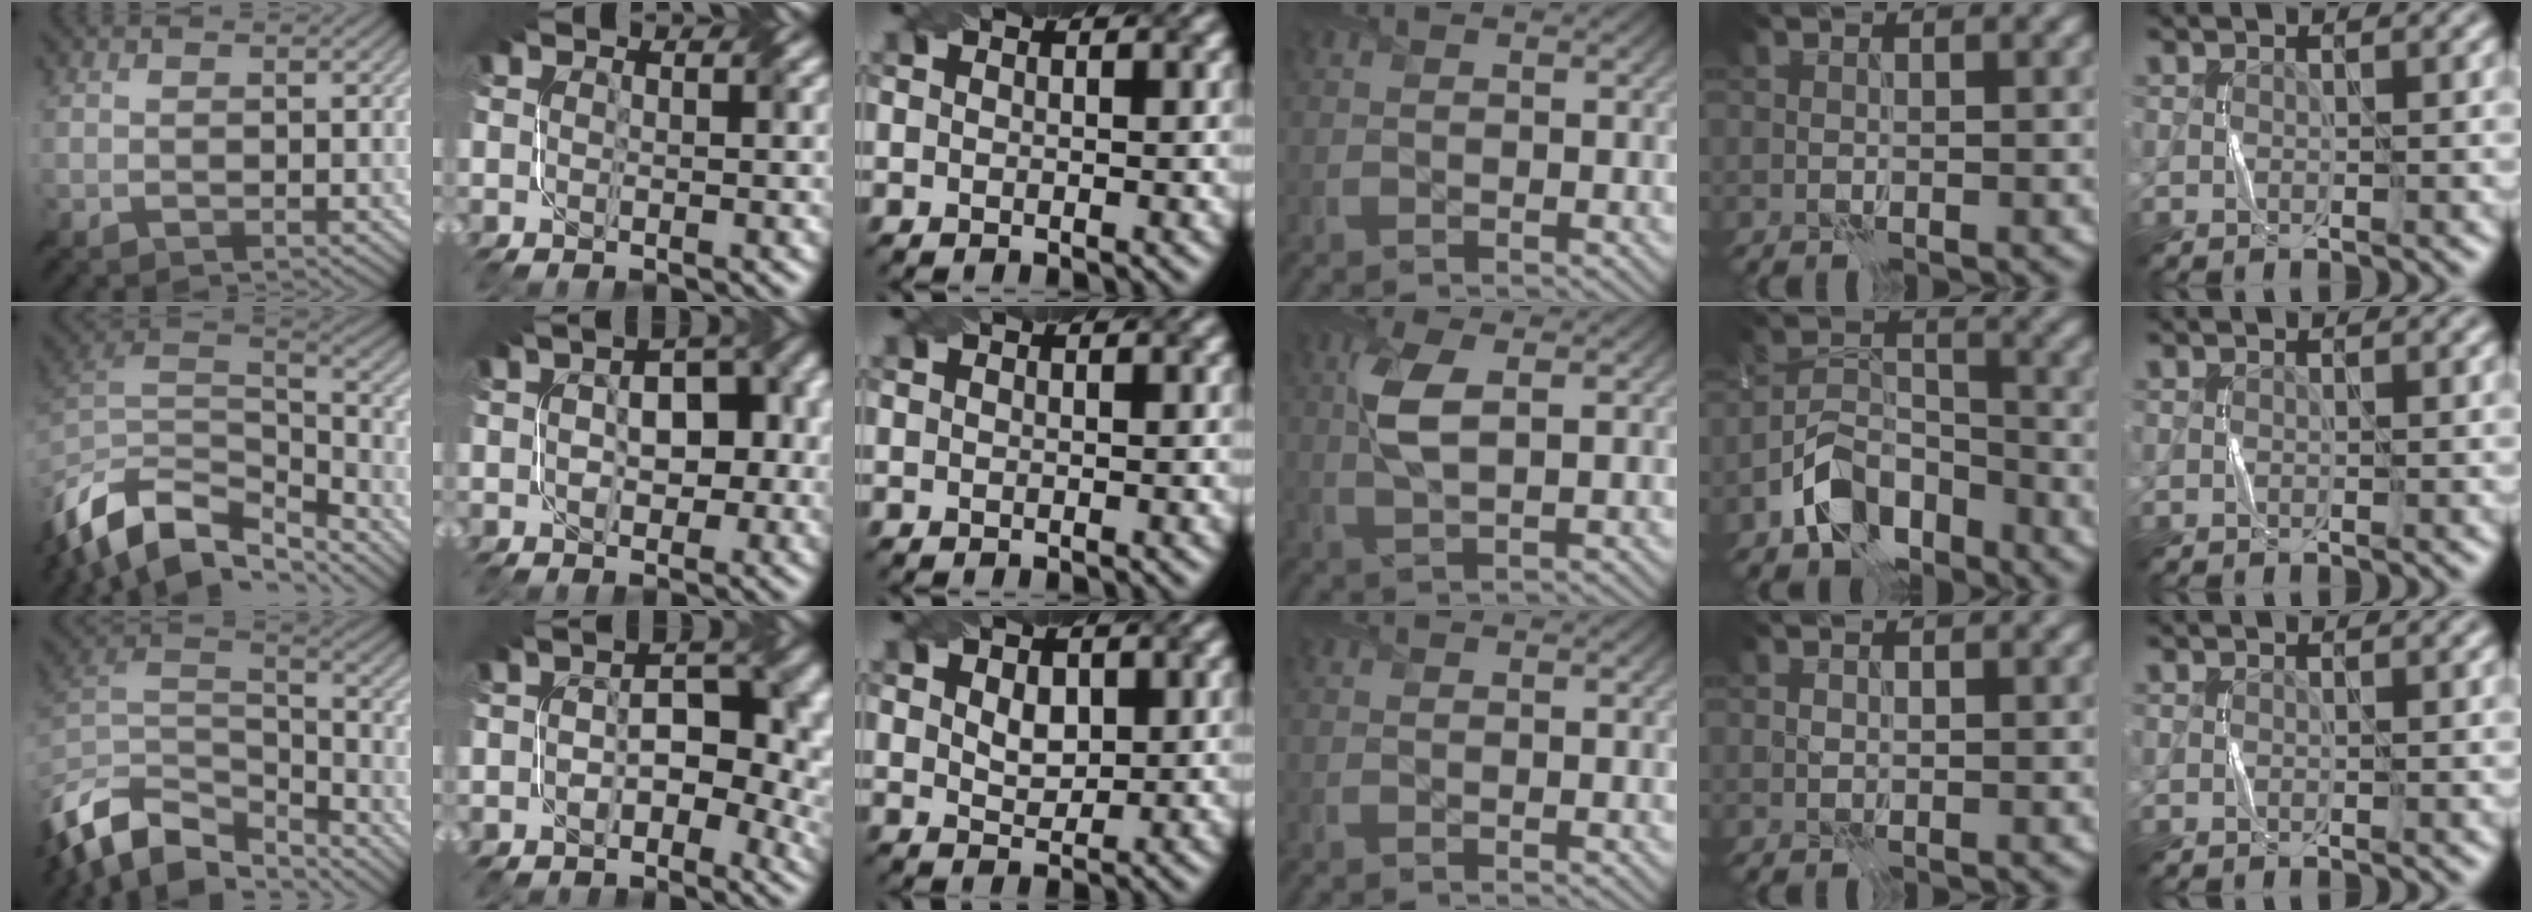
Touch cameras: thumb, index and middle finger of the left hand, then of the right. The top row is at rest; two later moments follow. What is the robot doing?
{"motion": "twist", "object": "screw"}